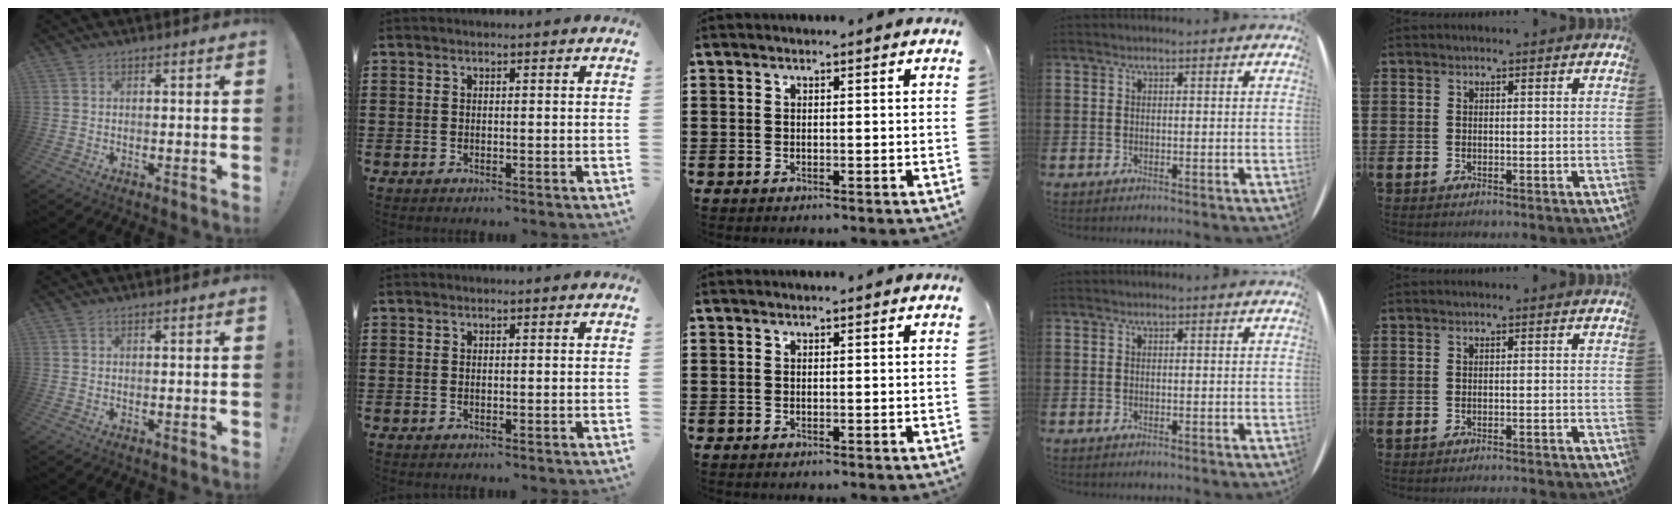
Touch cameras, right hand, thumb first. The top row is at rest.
{"little": {"total": 0.8, "force": [-0.8, -0.2, 0.0], "torque": [0.000, 0.001, -0.016]}}